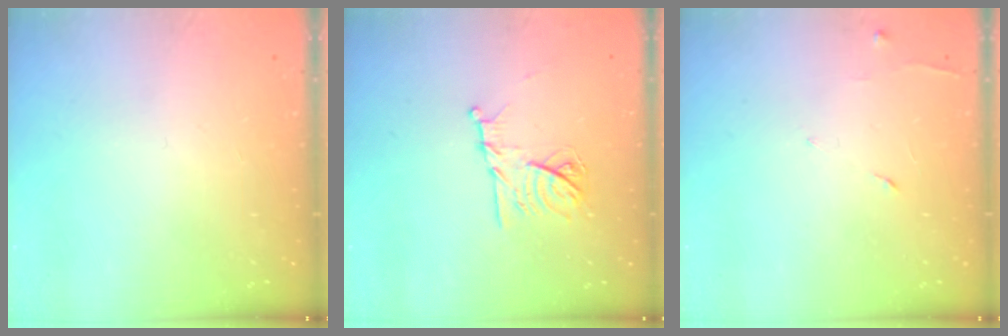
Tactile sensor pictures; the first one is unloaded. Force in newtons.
{"total": 11.7, "press": 11.7, "slide": 0.1}
{"total": 5.1, "press": 5.1, "slide": 0.8}